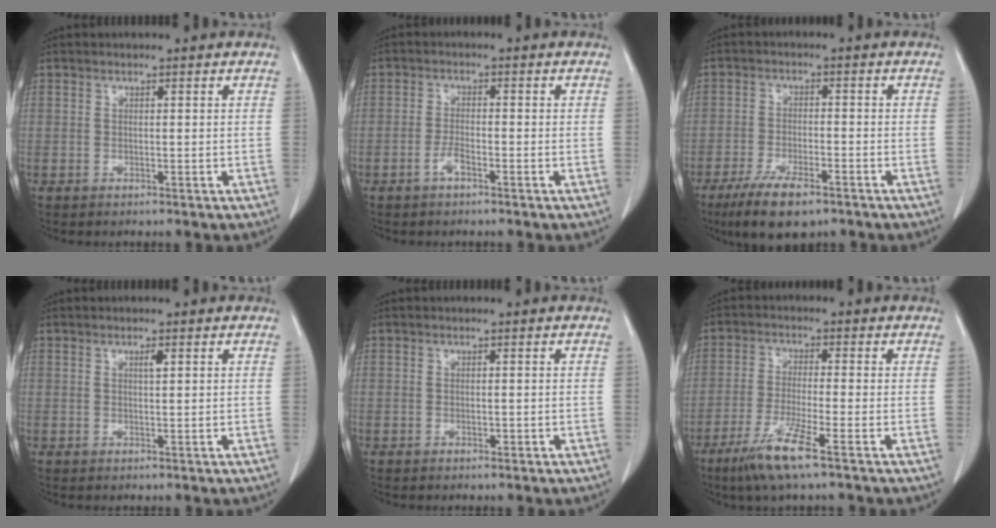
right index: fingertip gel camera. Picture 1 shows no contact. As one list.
[{"total": 2.3, "force": [-1.4, 0.5, 1.8], "torque": [-0.035, 0.002, -0.029]}, {"total": 8.4, "force": [-5.7, 2.5, 5.6], "torque": [-0.103, -0.012, -0.095]}, {"total": 1.0, "force": [0.4, 0.1, 0.9], "torque": [-0.018, 0.000, 0.008]}, {"total": 0.5, "force": [-0.2, 0.3, 0.3], "torque": [-0.007, 0.000, -0.001]}, {"total": 7.6, "force": [-4.5, -0.3, 6.1], "torque": [-0.123, -0.021, -0.086]}]